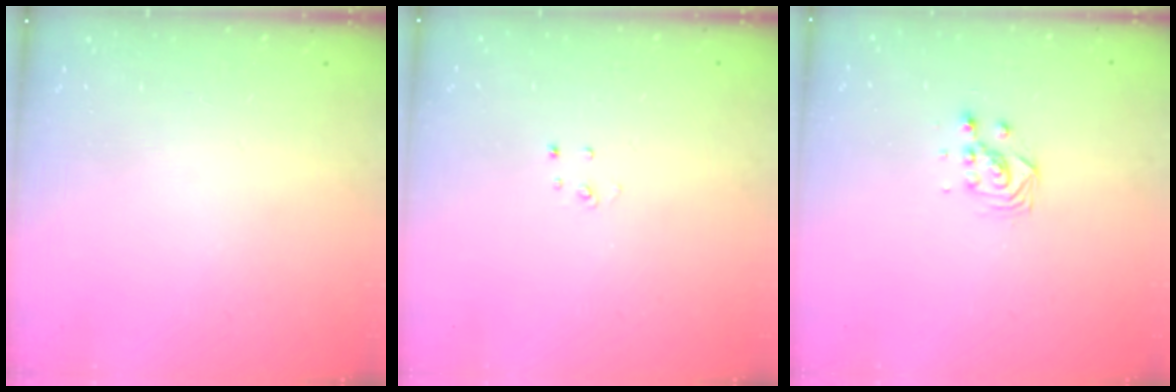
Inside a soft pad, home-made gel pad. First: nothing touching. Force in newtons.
{"total": 2.7, "press": 2.7, "slide": 0.3}
{"total": 3.2, "press": 3.2, "slide": 0.5}